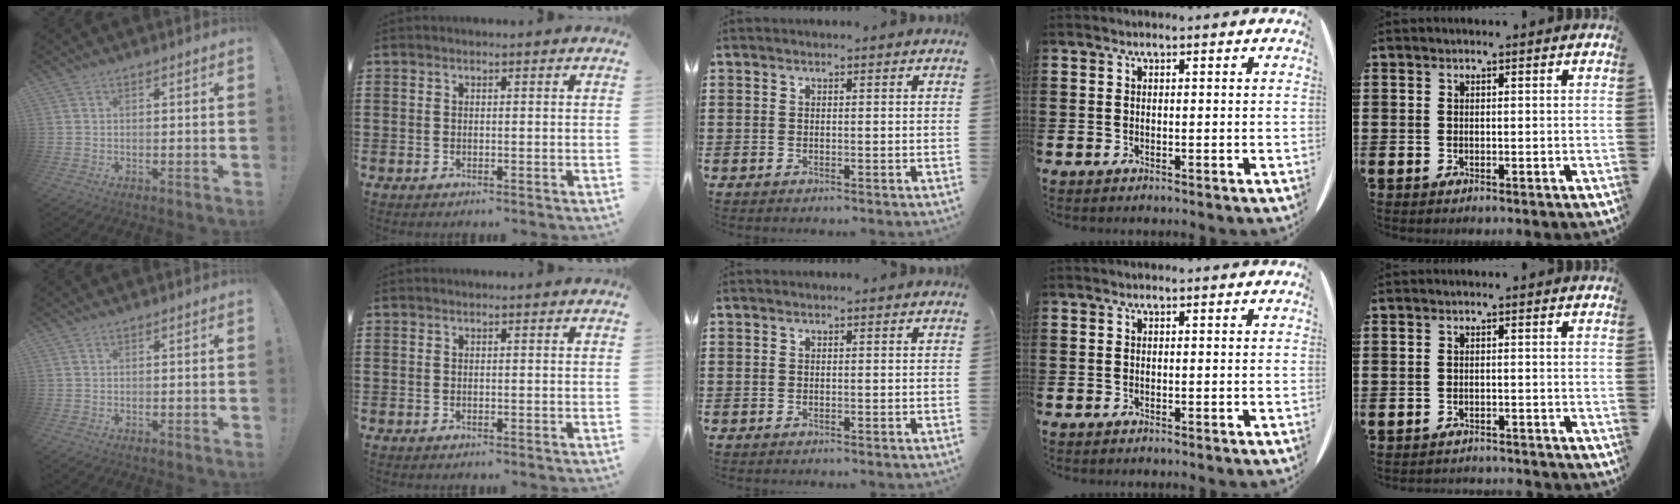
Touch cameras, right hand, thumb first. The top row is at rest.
{"little": {"total": 1.2, "force": [-1.2, 0.0, -0.1], "torque": [-0.002, 0.003, -0.026]}}